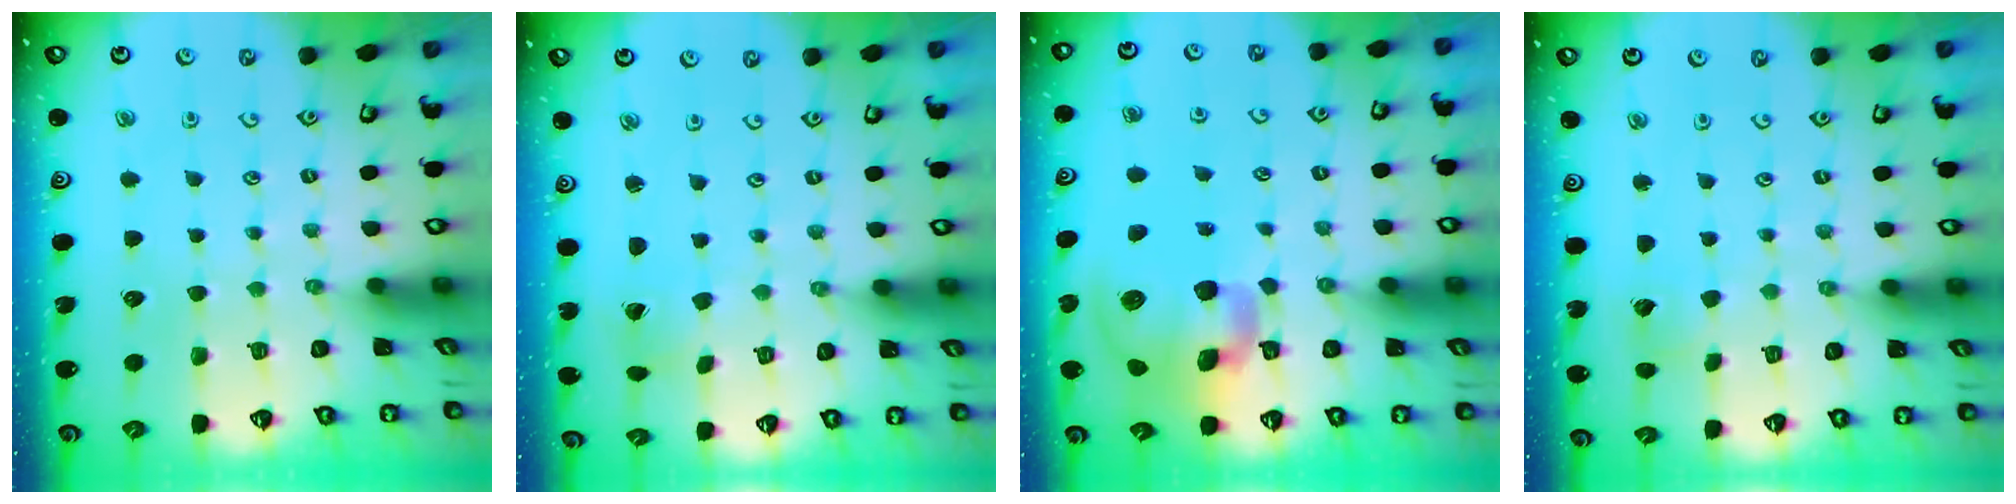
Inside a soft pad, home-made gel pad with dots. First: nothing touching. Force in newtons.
{"total": 2.1, "press": 2.1, "slide": 0.3}
{"total": 17.1, "press": 16.9, "slide": 2.7}
{"total": 3.5, "press": 3.5, "slide": 0.5}